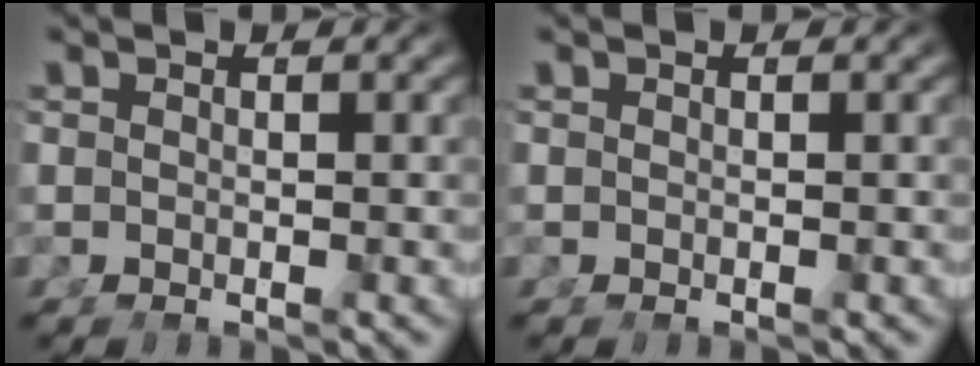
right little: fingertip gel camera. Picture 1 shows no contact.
{"total": 0.0}